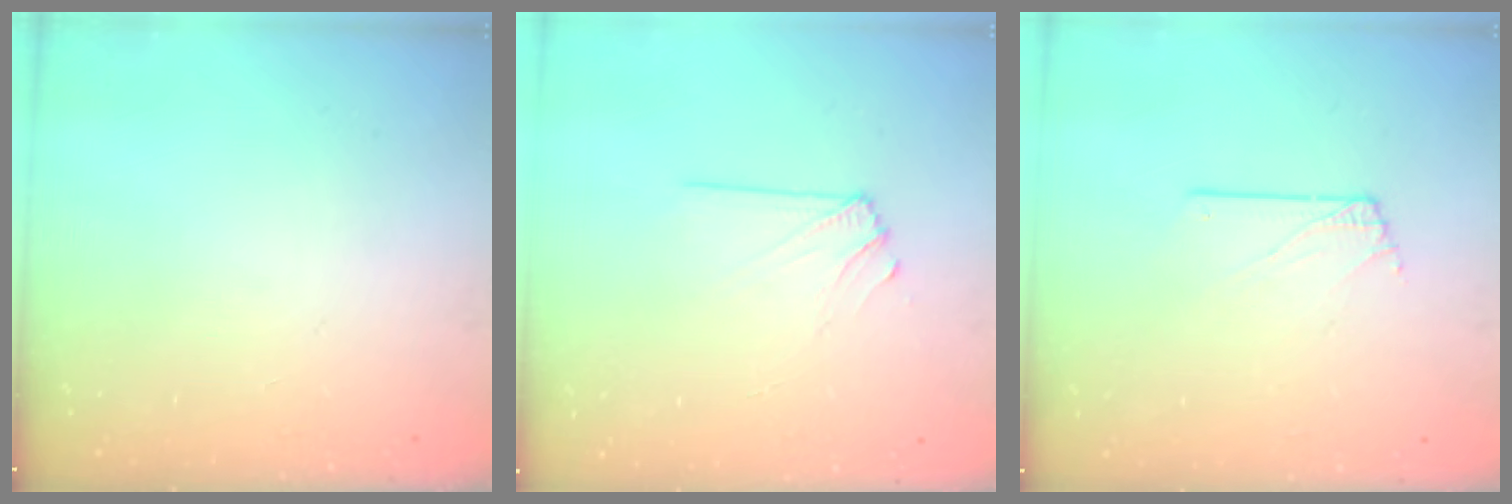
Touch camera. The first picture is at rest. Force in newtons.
{"total": 5.9, "press": 5.8, "slide": 0.9}
{"total": 1.6, "press": 1.6, "slide": 0.2}